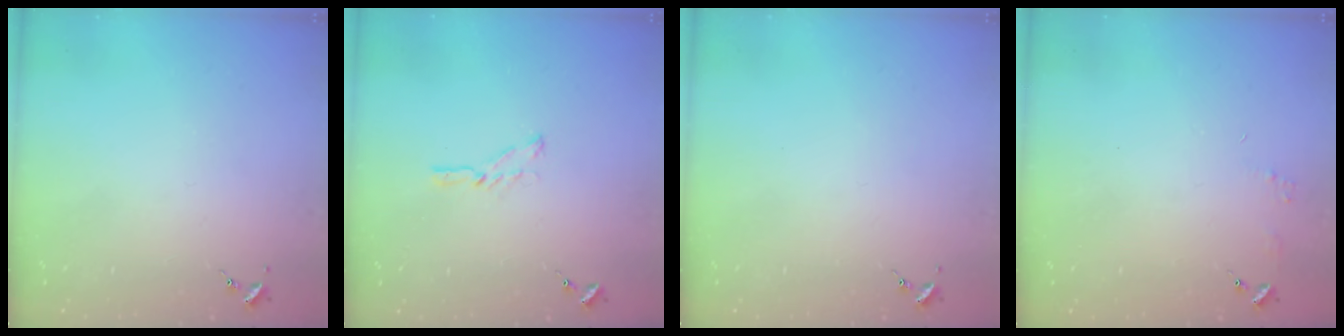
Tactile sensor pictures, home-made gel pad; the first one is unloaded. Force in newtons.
{"total": 4.8, "press": 4.8, "slide": 0.6}
{"total": 0.0}
{"total": 4.3, "press": 4.3, "slide": 0.5}